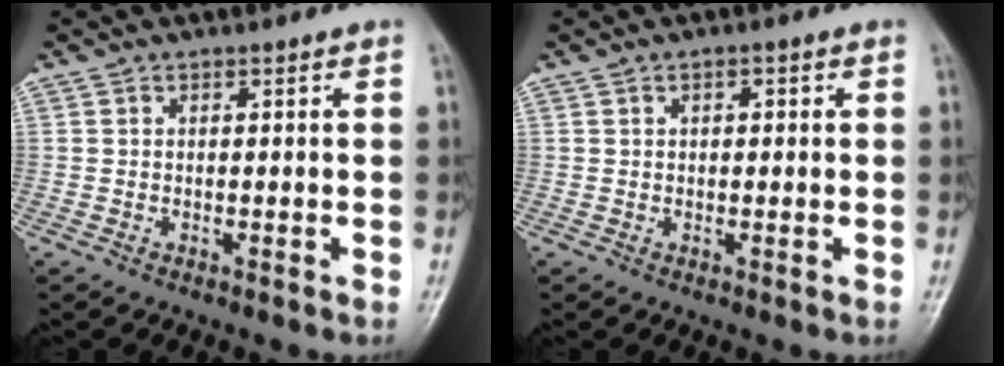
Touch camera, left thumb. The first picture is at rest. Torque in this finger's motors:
{"motor_torque": [-0.17, -0.18, 0.07, -0.01, -0.03]}